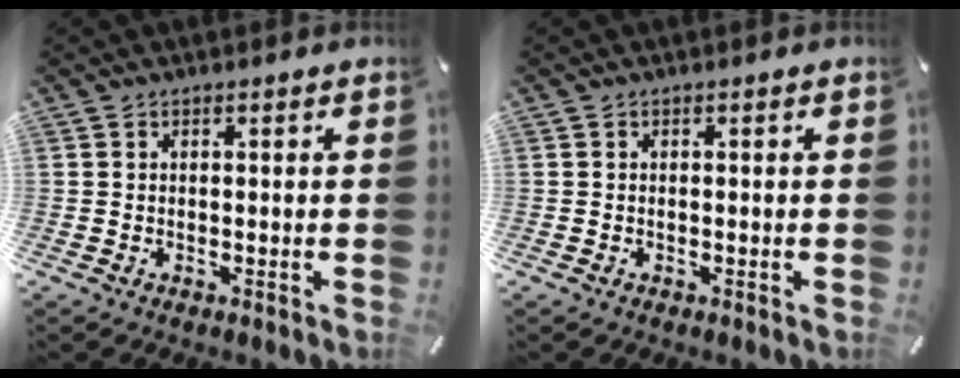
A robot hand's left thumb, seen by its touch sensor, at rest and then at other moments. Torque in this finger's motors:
{"motor_torque": [0.00, -0.10, 0.08, -0.06, 0.00]}